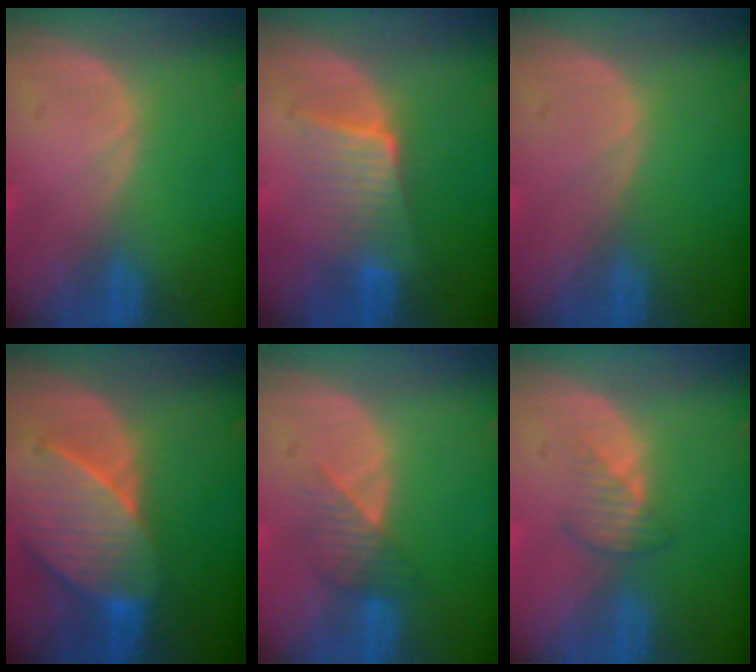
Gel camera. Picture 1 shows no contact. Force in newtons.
{"total": 6.6, "press": 5.8, "slide": 3.3}
{"total": 0.0}
{"total": 8.1, "press": 8.0, "slide": 0.9}
{"total": 3.5, "press": 3.3, "slide": 1.2}
{"total": 2.5, "press": 2.5, "slide": 0.3}